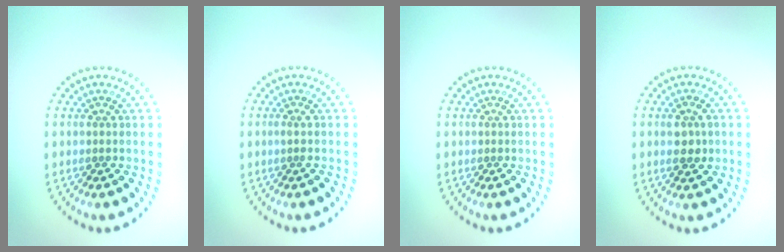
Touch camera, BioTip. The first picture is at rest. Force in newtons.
{"total": 0.5, "press": 0.3, "slide": 0.5}
{"total": 0.0}
{"total": 2.1, "press": 2.0, "slide": 0.4}